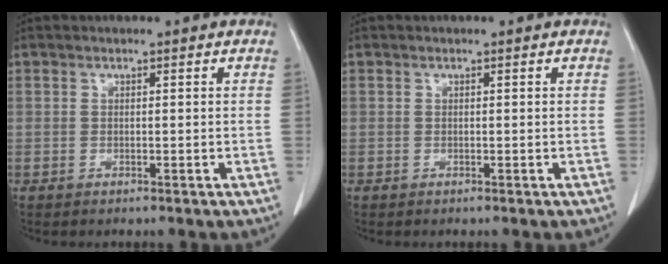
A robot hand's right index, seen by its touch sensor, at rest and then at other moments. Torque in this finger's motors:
{"motor_torque": [0.00, 0.00, 0.00, 0.00]}